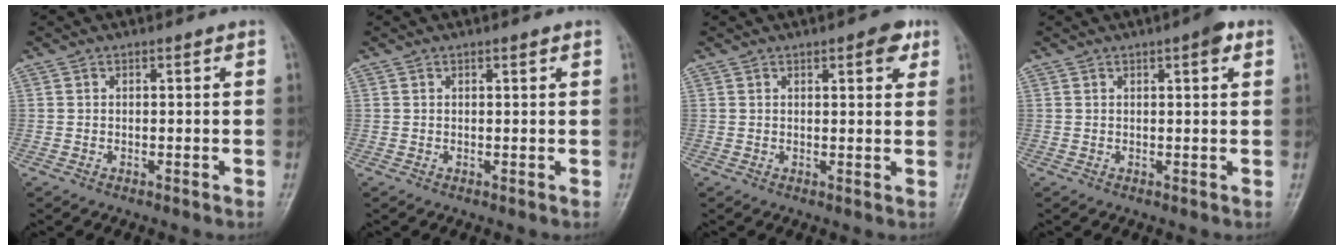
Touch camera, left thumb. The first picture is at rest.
{"total": 0.9, "force": [0.6, 0.2, 0.7], "torque": [-0.011, -0.001, 0.008]}
{"total": 4.5, "force": [2.4, 1.6, 3.5], "torque": [-0.033, -0.006, 0.025]}
{"total": 3.2, "force": [1.6, 0.7, 2.6], "torque": [-0.033, -0.002, 0.018]}